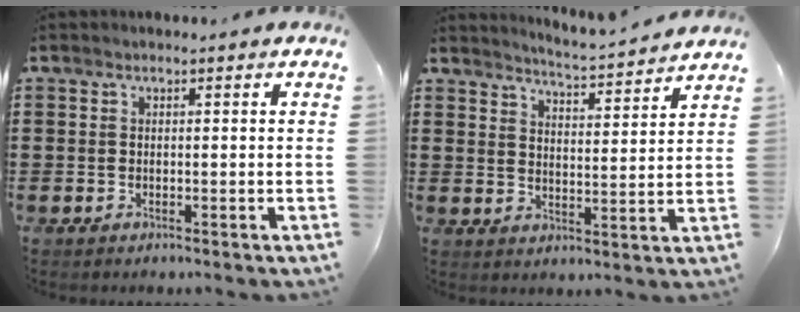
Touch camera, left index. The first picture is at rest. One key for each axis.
{"total": 3.9, "fx": 3.8, "fy": -0.8, "fz": 0.4, "tx": -0.027, "ty": -0.035, "tz": 0.062}